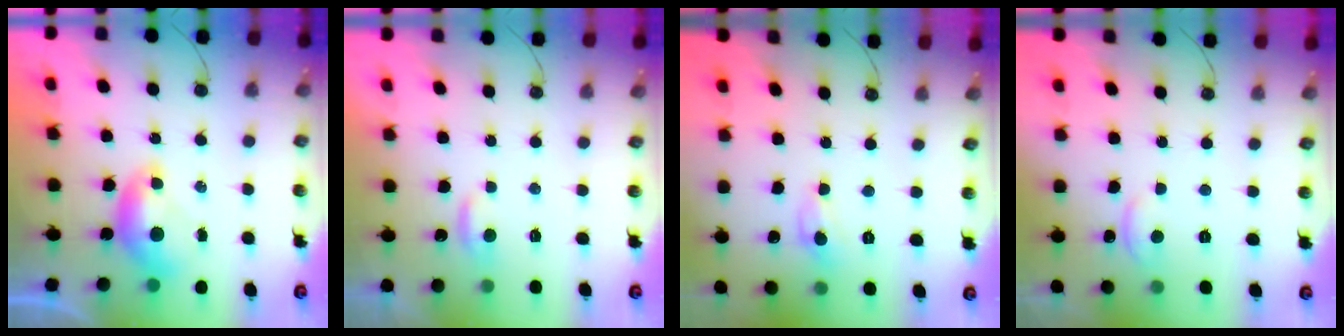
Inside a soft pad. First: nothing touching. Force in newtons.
{"total": 1.3, "press": 1.1, "slide": 0.6}
{"total": 1.5, "press": 1.5, "slide": 0.2}
{"total": 1.9, "press": 1.9, "slide": 0.2}